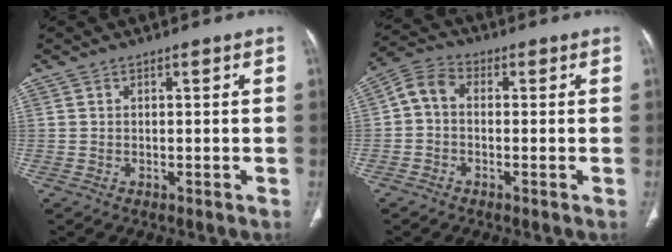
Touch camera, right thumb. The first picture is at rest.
{"total": 5.1, "force": [-0.3, 3.5, 3.6], "torque": [-0.062, 0.018, -0.020]}